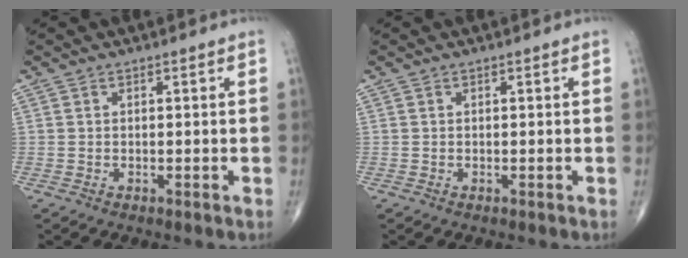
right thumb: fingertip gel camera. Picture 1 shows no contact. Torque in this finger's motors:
{"motor_torque": [-0.02, 0.02, -0.02, -0.02, 0.01]}